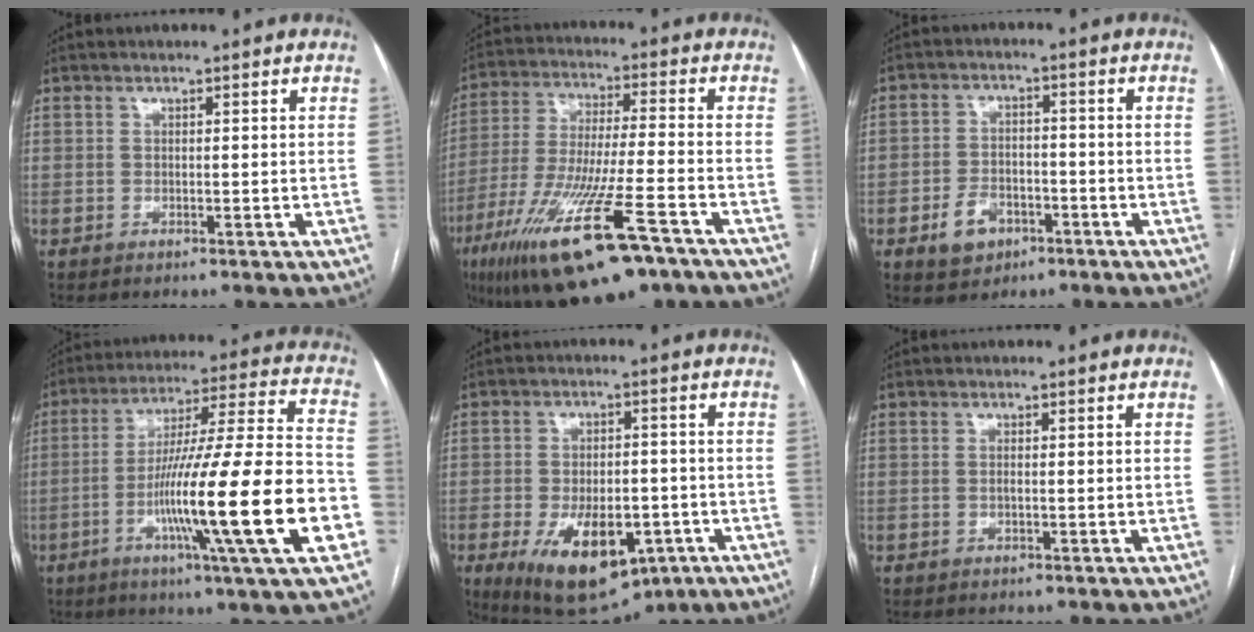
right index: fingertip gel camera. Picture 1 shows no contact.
{"total": 20.4, "force": [-12.2, 3.2, 16.1], "torque": [-0.298, -0.048, -0.208]}
{"total": 5.9, "force": [-2.8, 4.3, 2.9], "torque": [-0.057, 0.007, -0.040]}
{"total": 23.9, "force": [-7.2, -0.3, 22.8], "torque": [-0.349, -0.017, -0.127]}
{"total": 14.8, "force": [-6.7, 7.3, 11.0], "torque": [-0.190, -0.009, -0.088]}
{"total": 0.7, "force": [-0.1, 0.1, 0.7], "torque": [-0.015, 0.000, 0.000]}